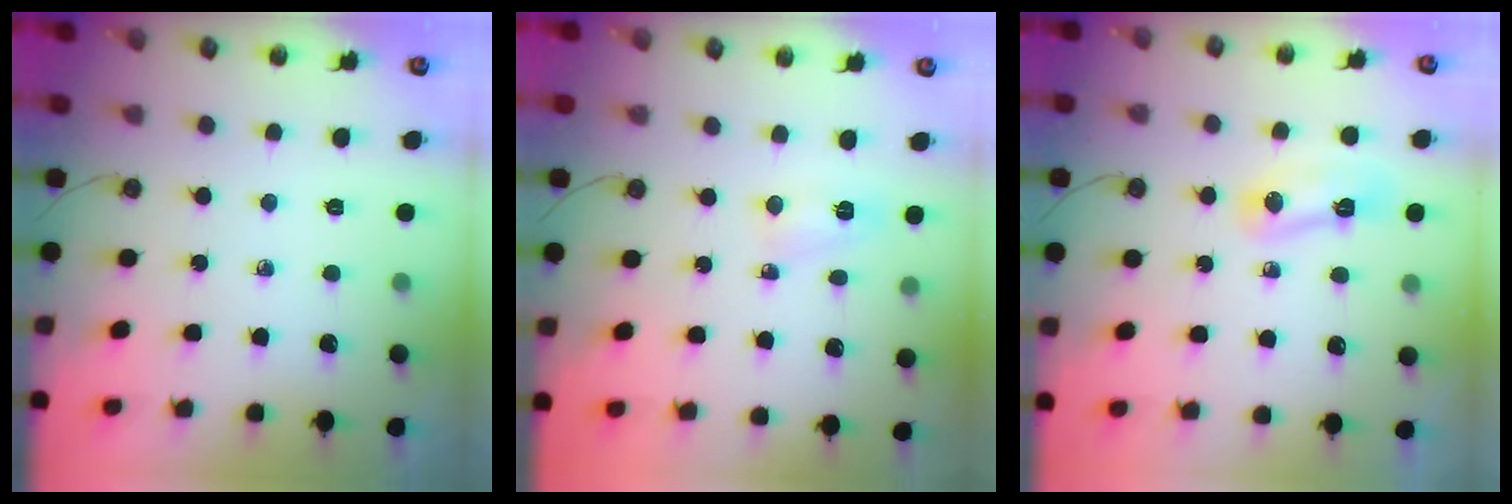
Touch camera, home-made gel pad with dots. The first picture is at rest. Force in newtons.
{"total": 3.0, "press": 2.8, "slide": 1.1}
{"total": 6.8, "press": 6.7, "slide": 0.9}